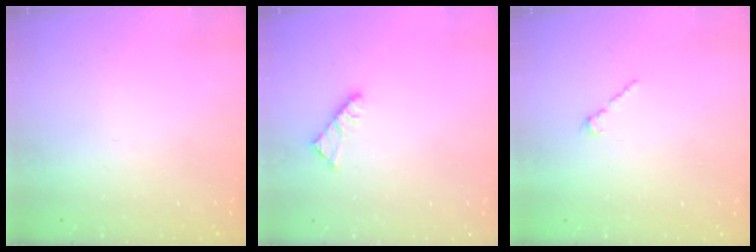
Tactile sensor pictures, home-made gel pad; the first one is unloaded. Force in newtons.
{"total": 5.2, "press": 5.2, "slide": 0.6}
{"total": 2.1, "press": 2.0, "slide": 0.7}